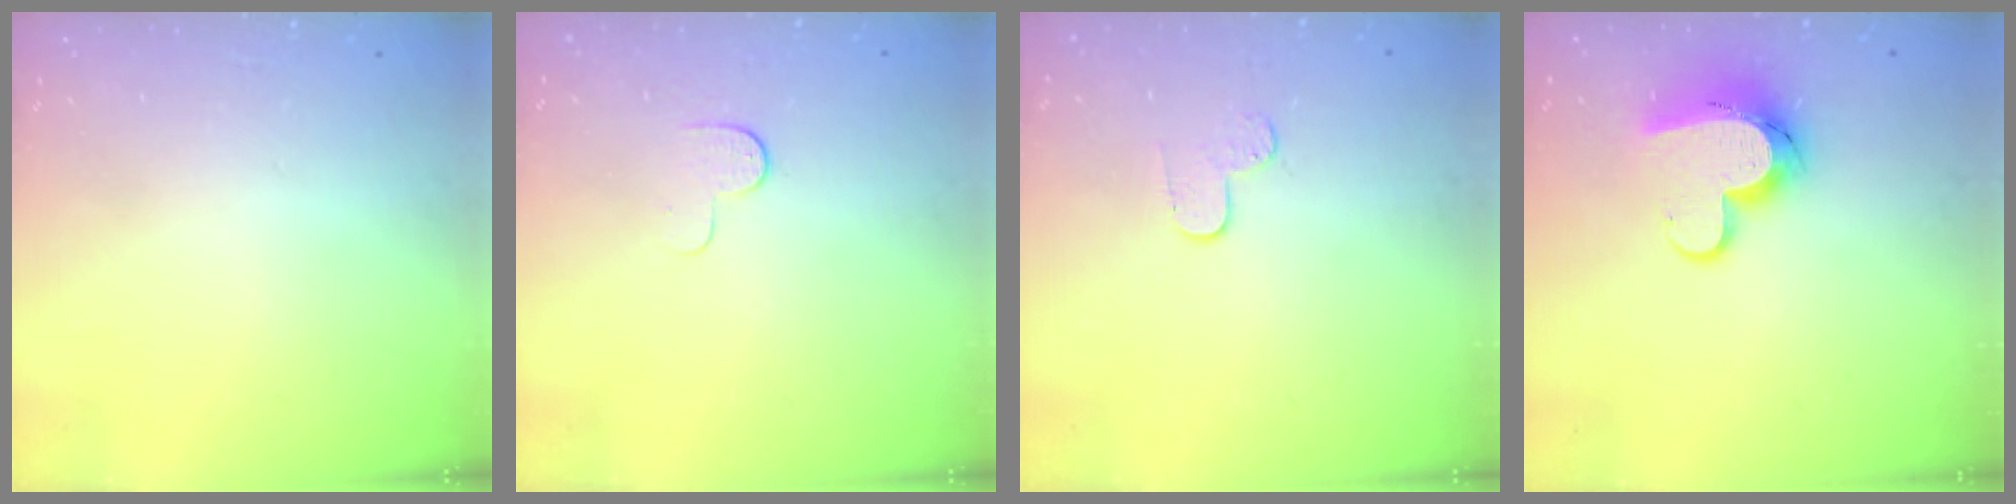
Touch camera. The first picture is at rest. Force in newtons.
{"total": 3.9, "press": 3.9, "slide": 0.3}
{"total": 3.8, "press": 3.8, "slide": 0.3}
{"total": 11.9, "press": 11.8, "slide": 1.1}